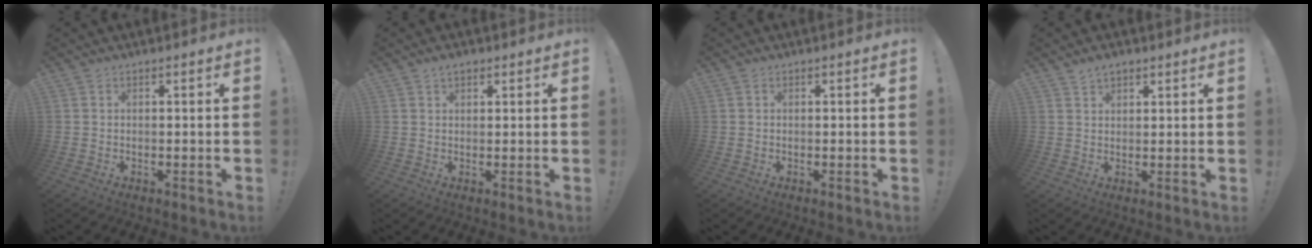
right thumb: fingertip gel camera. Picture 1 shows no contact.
{"total": 2.5, "force": [1.6, 1.4, 1.4], "torque": [-0.022, -0.003, 0.030]}
{"total": 0.0}
{"total": 2.9, "force": [2.3, 1.4, 1.0], "torque": [-0.010, -0.013, 0.041]}